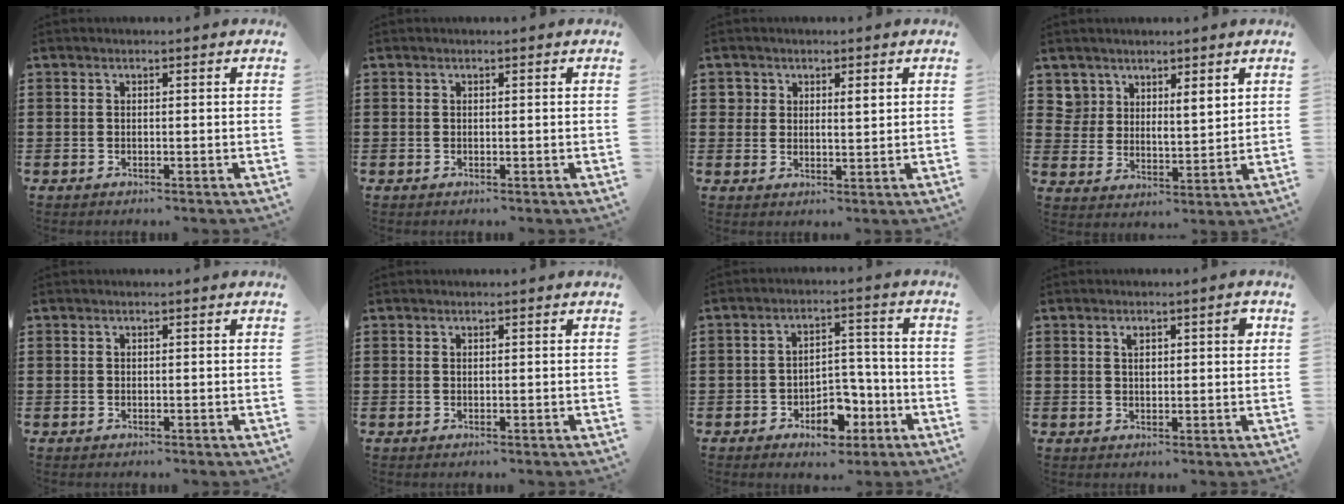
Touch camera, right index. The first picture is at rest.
{"total": 0.0}
{"total": 2.3, "force": [1.1, 1.6, 1.3], "torque": [-0.024, 0.003, 0.019]}
{"total": 5.0, "force": [4.2, 2.7, 0.7], "torque": [-0.035, -0.005, 0.082]}
{"total": 0.0}
{"total": 0.0}
{"total": 6.5, "force": [-3.3, 4.0, 3.9], "torque": [-0.055, 0.017, -0.060]}
{"total": 3.4, "force": [1.0, 1.1, 3.1], "torque": [-0.048, 0.001, 0.010]}